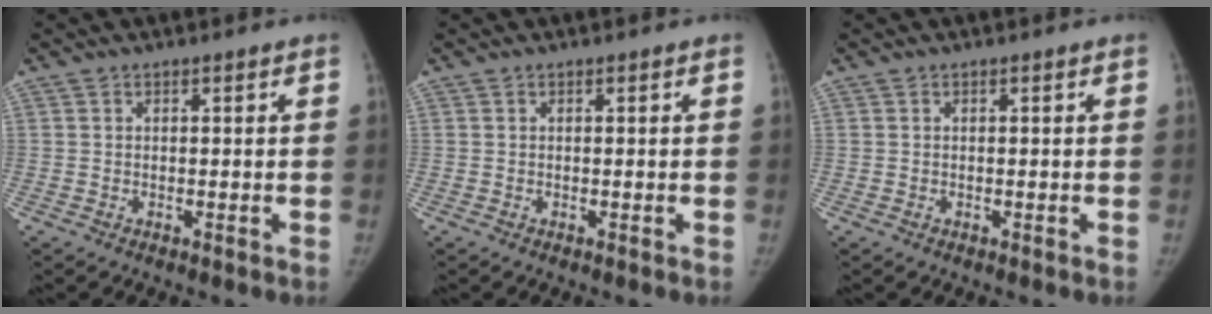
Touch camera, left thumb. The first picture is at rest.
{"total": 0.0}
{"total": 0.0}